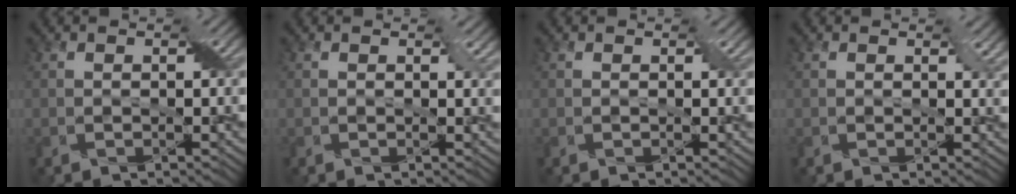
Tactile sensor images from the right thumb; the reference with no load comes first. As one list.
[{"total": 0.9, "force": [0.6, 0.3, 0.7], "torque": [-0.010, -0.004, 0.011]}, {"total": 0.0}, {"total": 1.6, "force": [0.9, 0.6, 1.2], "torque": [-0.017, -0.004, 0.017]}]